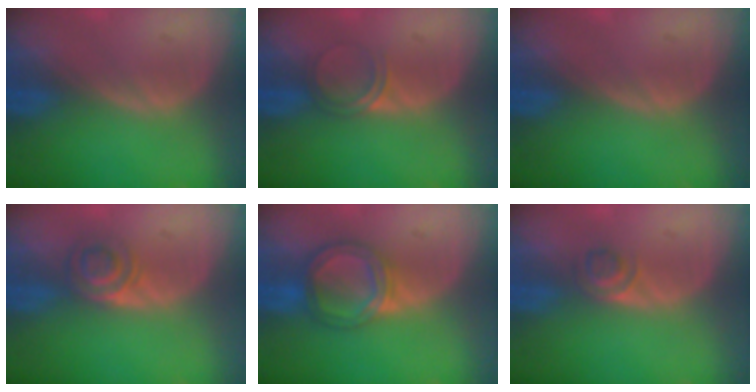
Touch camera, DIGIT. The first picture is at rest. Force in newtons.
{"total": 2.5, "press": 2.1, "slide": 1.2}
{"total": 0.0}
{"total": 3.8, "press": 3.6, "slide": 0.9}
{"total": 6.1, "press": 5.6, "slide": 2.4}
{"total": 2.3, "press": 2.1, "slide": 1.0}